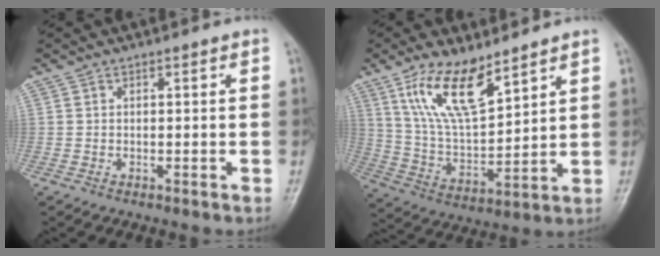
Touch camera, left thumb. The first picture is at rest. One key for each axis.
{"total": 13.3, "fx": 8.4, "fy": 4.9, "fz": 9.0, "tx": -0.152, "ty": -0.045, "tz": 0.175}